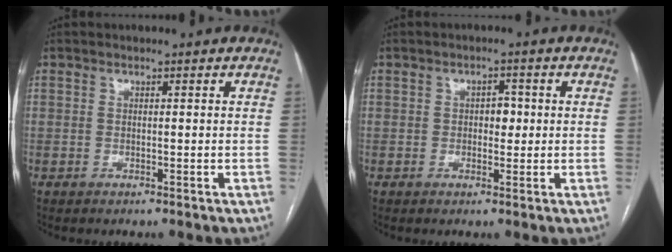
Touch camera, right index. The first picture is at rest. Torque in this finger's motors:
{"motor_torque": [0.43, 0.00, 0.00, 0.03]}